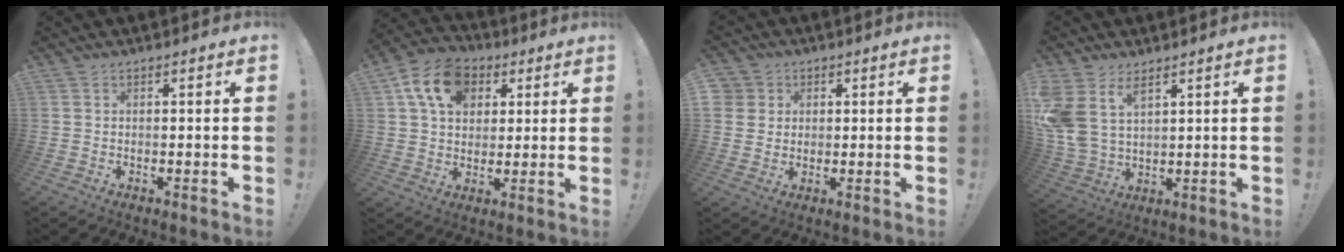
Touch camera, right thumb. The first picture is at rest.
{"total": 15.1, "force": [6.0, 11.2, 8.2], "torque": [-0.121, -0.015, 0.113]}
{"total": 5.4, "force": [1.6, 5.0, 1.1], "torque": [-0.021, -0.010, 0.030]}
{"total": 9.7, "force": [5.4, 5.9, 5.4], "torque": [-0.112, -0.032, 0.109]}